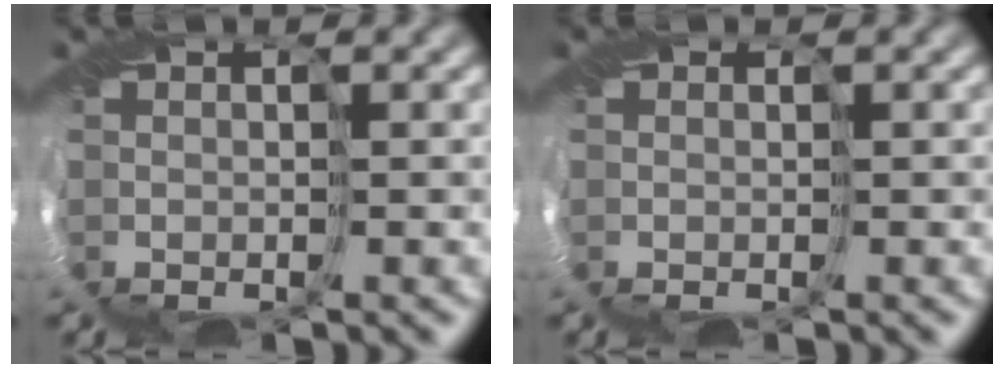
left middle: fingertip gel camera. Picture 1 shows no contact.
{"total": 2.3, "force": [-1.4, -1.1, -1.5], "torque": [0.010, -0.021, -0.006]}